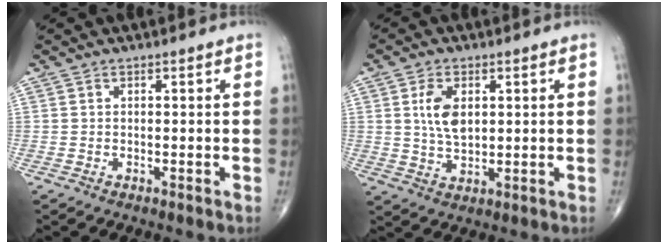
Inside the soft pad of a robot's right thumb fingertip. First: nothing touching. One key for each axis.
{"total": 6.6, "fx": 1.5, "fy": 3.8, "fz": 5.2, "tx": -0.090, "ty": -0.008, "tz": 0.031}